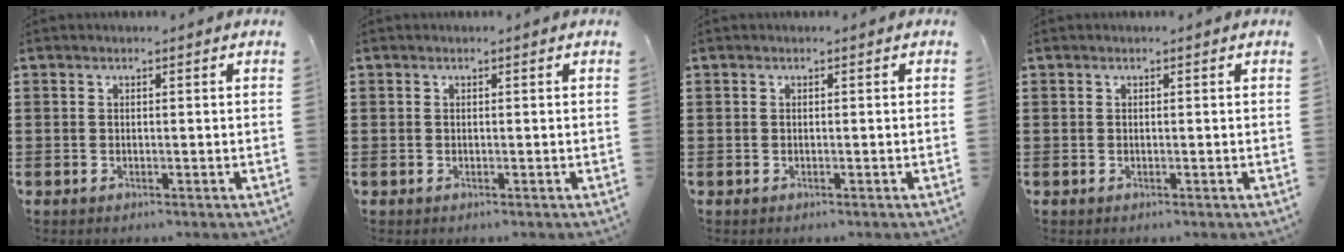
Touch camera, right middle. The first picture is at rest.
{"total": 0.0}
{"total": 0.0}
{"total": 0.0}